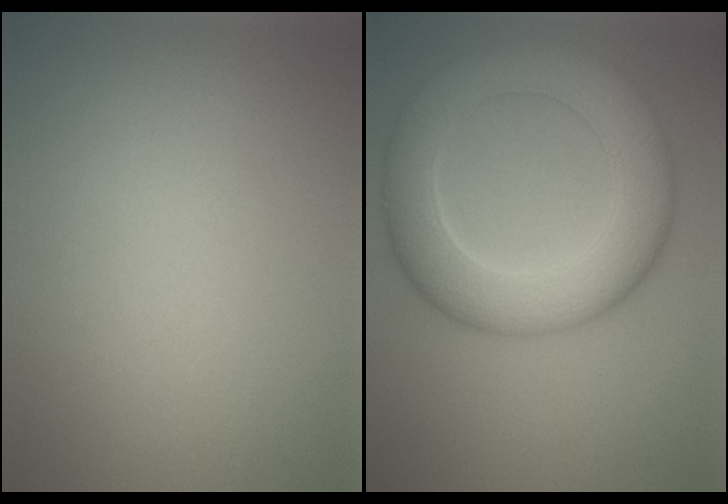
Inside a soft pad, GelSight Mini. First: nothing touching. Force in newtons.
{"total": 8.6, "press": 8.5, "slide": 0.5}